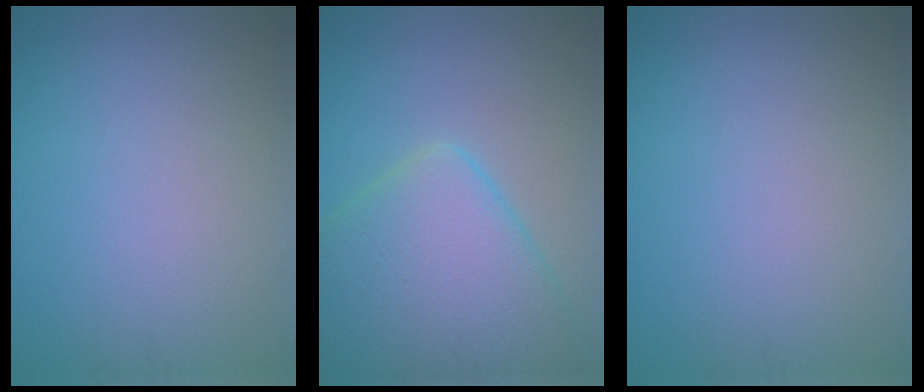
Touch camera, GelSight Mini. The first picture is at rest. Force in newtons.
{"total": 8.8, "press": 8.8, "slide": 0.4}
{"total": 0.0}